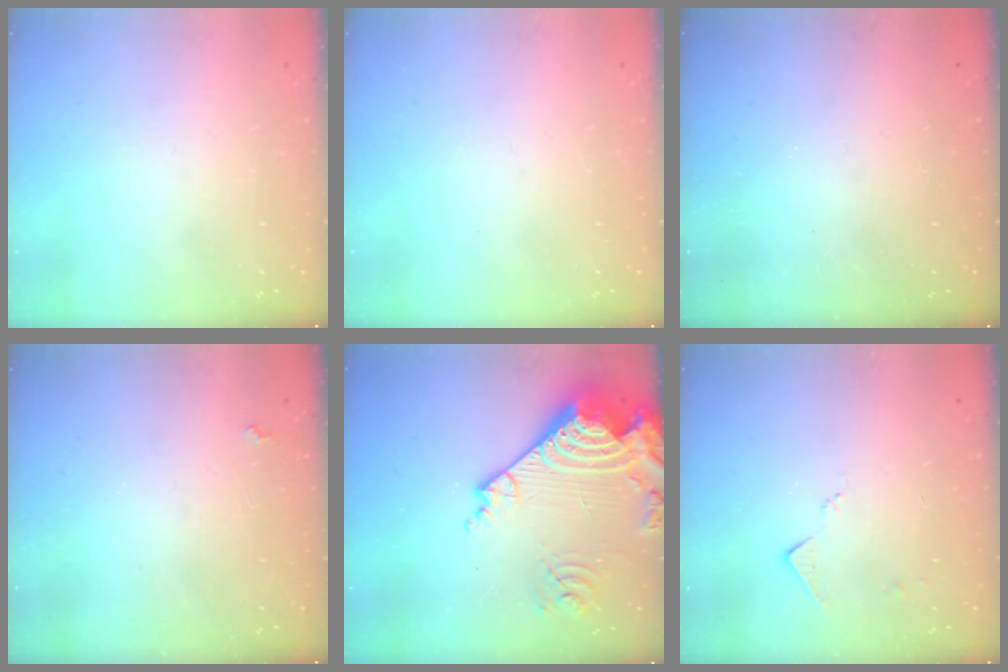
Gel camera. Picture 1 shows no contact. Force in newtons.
{"total": 0.0}
{"total": 1.2, "press": 1.2, "slide": 0.3}
{"total": 1.9, "press": 1.9, "slide": 0.3}
{"total": 23.5, "press": 23.4, "slide": 2.7}
{"total": 5.7, "press": 5.7, "slide": 0.7}